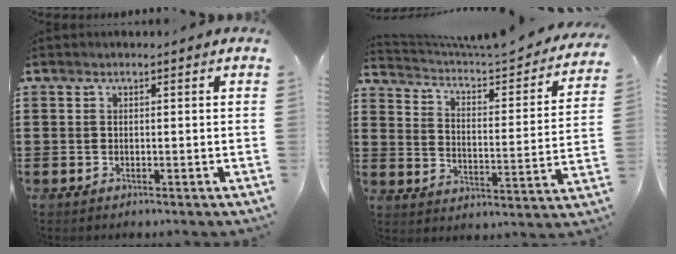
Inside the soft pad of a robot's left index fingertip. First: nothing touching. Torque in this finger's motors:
{"motor_torque": [0.99, -1.13, 0.19, 0.01]}